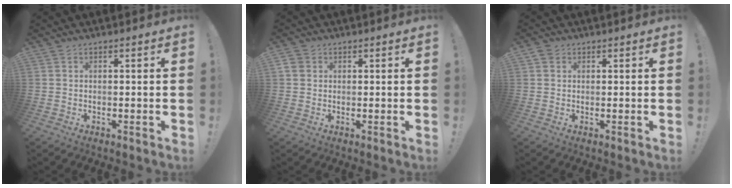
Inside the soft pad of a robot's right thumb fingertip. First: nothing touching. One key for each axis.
{"total": 2.6, "fx": 1.1, "fy": 2.2, "fz": 0.8, "tx": -0.017, "ty": 0.002, "tz": 0.022}
{"total": 1.6, "fx": 0.9, "fy": 1.2, "fz": 0.3, "tx": -0.008, "ty": 0.000, "tz": 0.018}